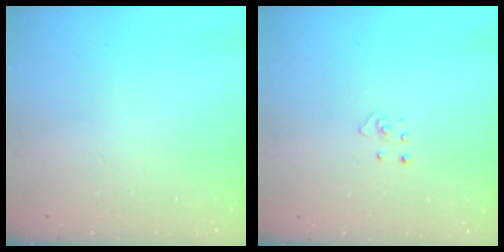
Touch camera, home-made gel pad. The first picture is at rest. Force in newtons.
{"total": 2.9, "press": 2.9, "slide": 0.2}